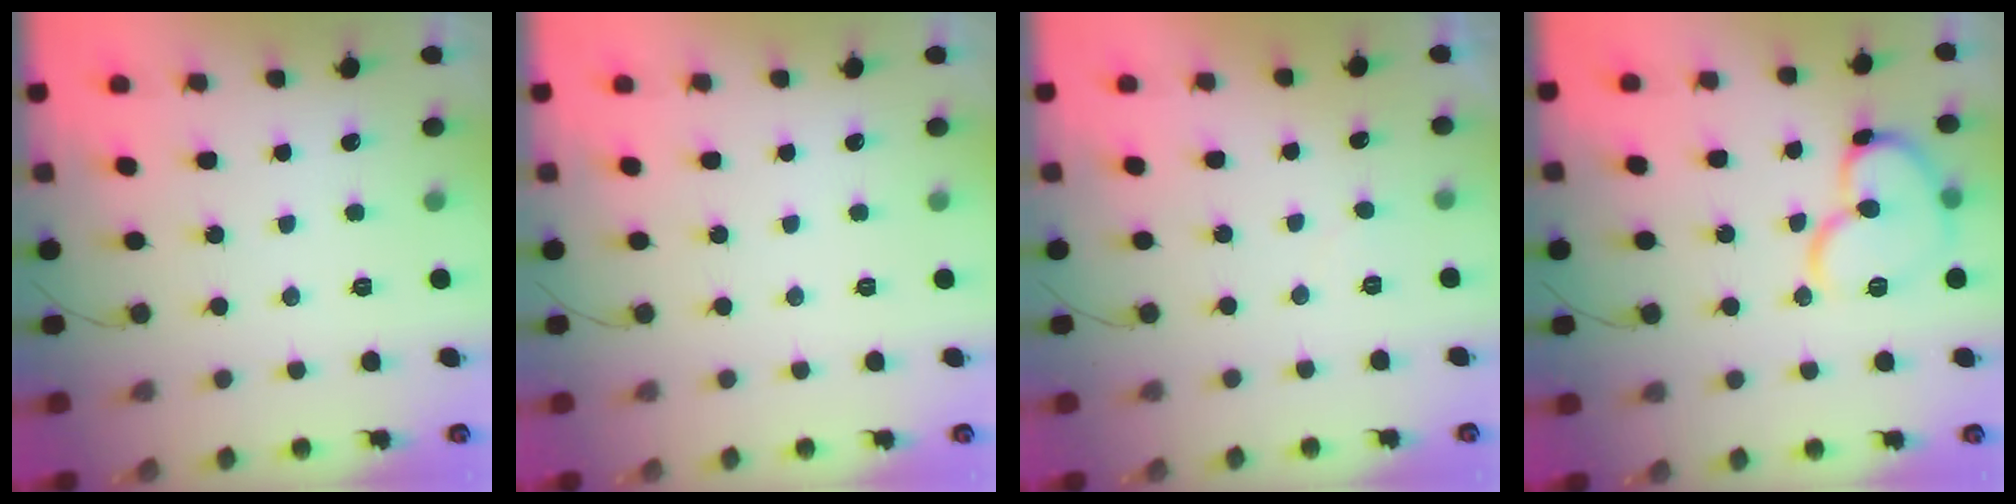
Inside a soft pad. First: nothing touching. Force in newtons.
{"total": 0.0}
{"total": 2.3, "press": 2.3, "slide": 0.2}
{"total": 14.4, "press": 14.4, "slide": 1.1}